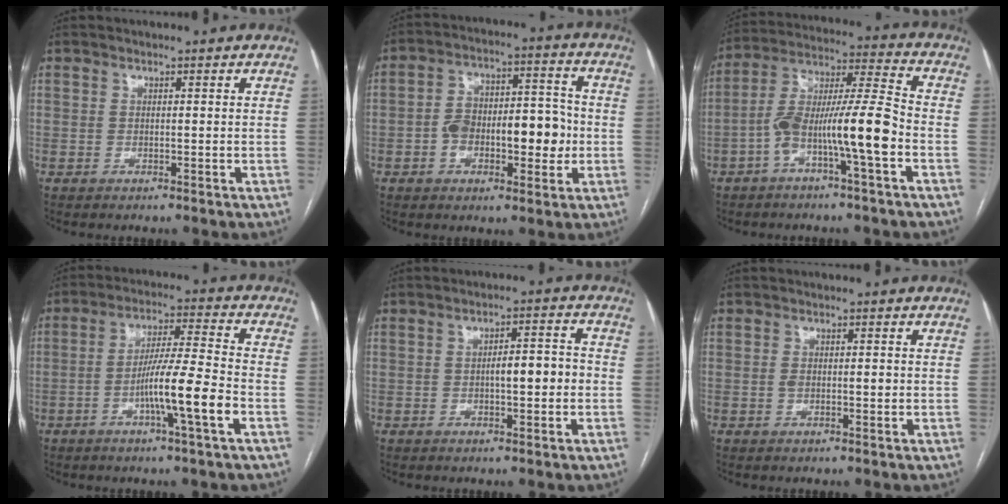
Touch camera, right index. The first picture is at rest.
{"total": 12.2, "force": [-2.1, 5.7, 10.6], "torque": [-0.163, 0.036, -0.028]}
{"total": 12.8, "force": [-4.4, 0.5, 12.0], "torque": [-0.219, 0.027, -0.080]}
{"total": 10.0, "force": [-3.6, -0.6, 9.3], "torque": [-0.168, 0.001, -0.065]}
{"total": 5.0, "force": [-0.7, 1.4, 4.7], "torque": [-0.076, 0.017, -0.009]}
{"total": 1.7, "force": [-0.1, 0.9, 1.4], "torque": [-0.025, 0.007, 0.003]}